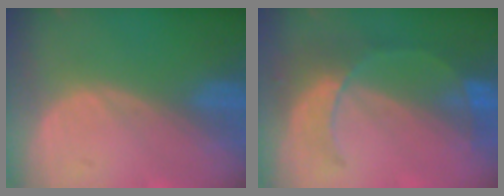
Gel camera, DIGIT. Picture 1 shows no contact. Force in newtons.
{"total": 8.0, "press": 7.0, "slide": 3.8}